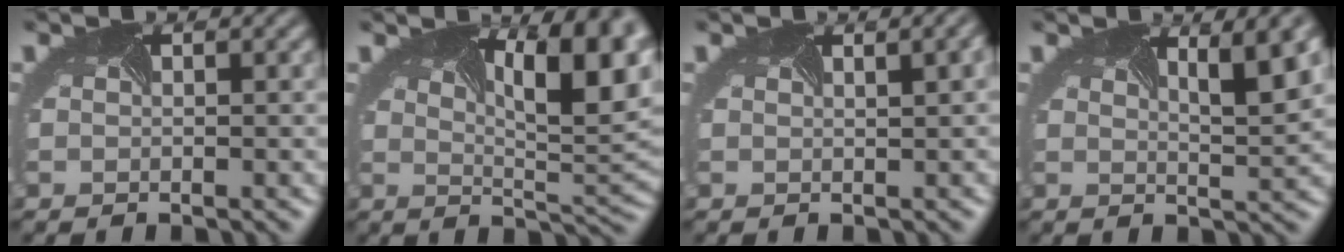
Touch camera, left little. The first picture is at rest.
{"total": 11.9, "force": [4.3, 4.4, 10.1], "torque": [-0.115, 0.025, 0.052]}
{"total": 3.4, "force": [1.3, 1.5, 2.8], "torque": [-0.016, 0.025, -0.001]}
{"total": 5.7, "force": [2.1, 1.5, 5.0], "torque": [-0.048, 0.011, 0.028]}